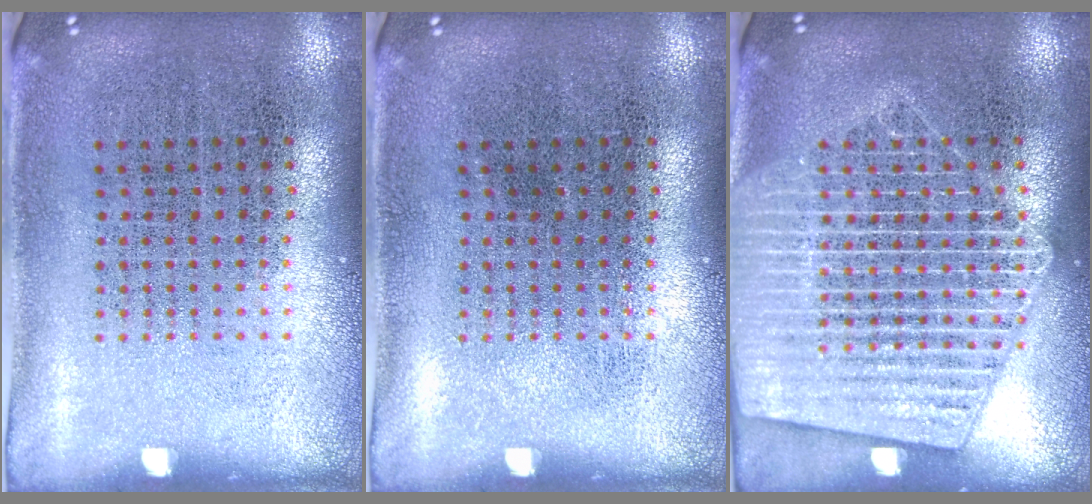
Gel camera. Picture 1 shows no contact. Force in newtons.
{"total": 0.0}
{"total": 3.9, "press": 3.8, "slide": 0.5}